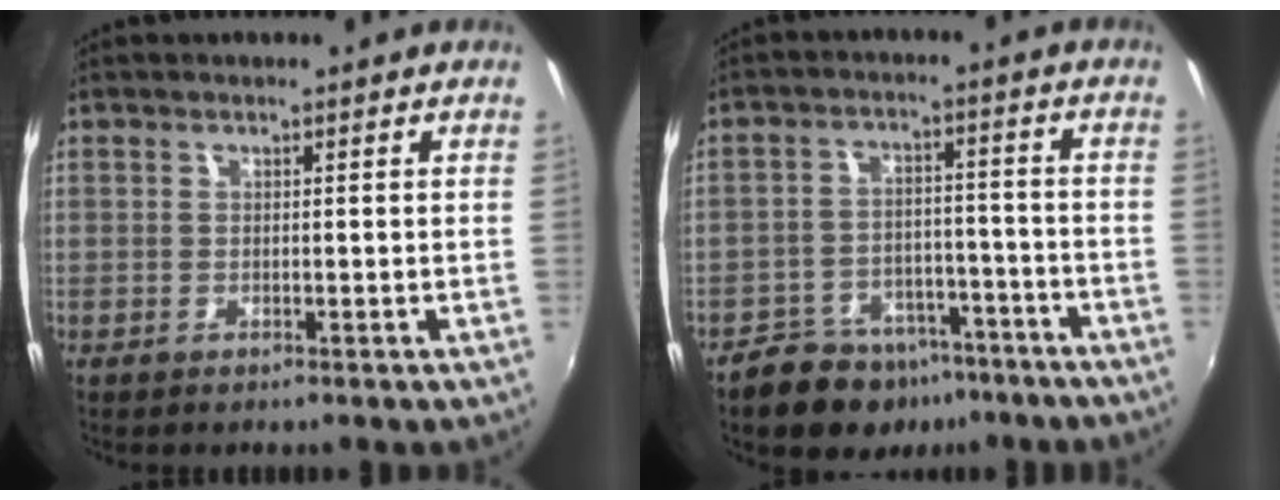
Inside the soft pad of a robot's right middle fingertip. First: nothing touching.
{"total": 12.3, "force": [-8.9, 7.2, 4.4], "torque": [-0.102, 0.017, -0.116]}